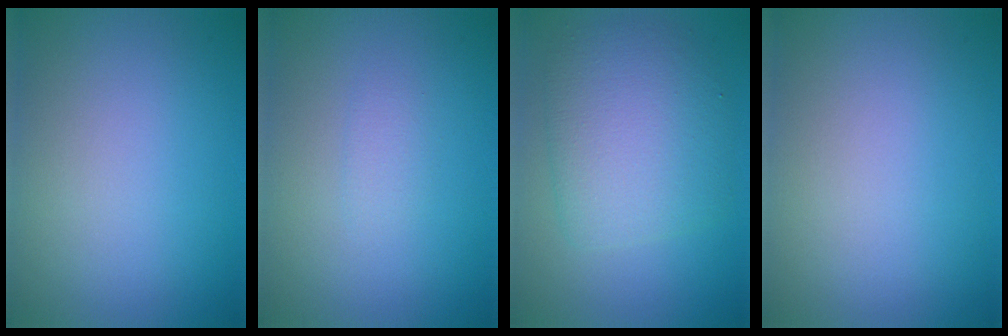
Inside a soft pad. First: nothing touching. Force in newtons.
{"total": 0.9, "press": 0.9, "slide": 0.0}
{"total": 6.1, "press": 6.1, "slide": 0.2}
{"total": 0.0}